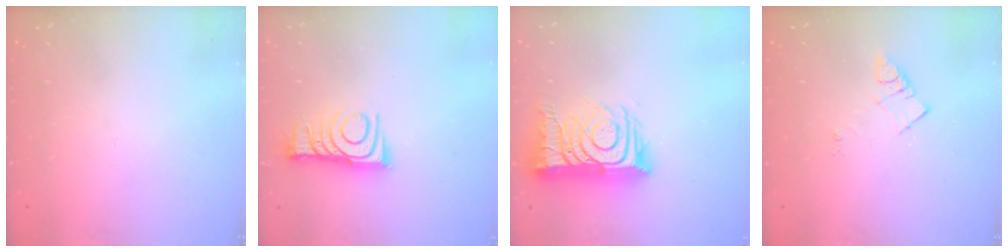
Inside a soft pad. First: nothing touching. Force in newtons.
{"total": 10.6, "press": 10.6, "slide": 0.4}
{"total": 17.6, "press": 17.5, "slide": 1.6}
{"total": 4.5, "press": 4.5, "slide": 0.5}